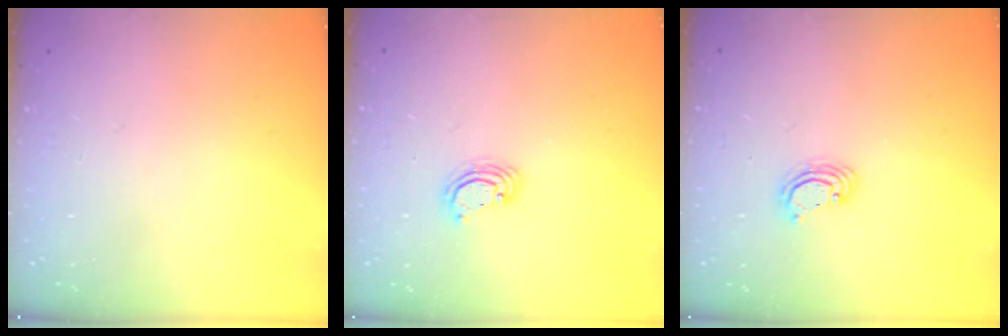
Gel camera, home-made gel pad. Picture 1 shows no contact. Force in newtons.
{"total": 3.8, "press": 3.8, "slide": 0.2}
{"total": 3.8, "press": 3.8, "slide": 0.2}